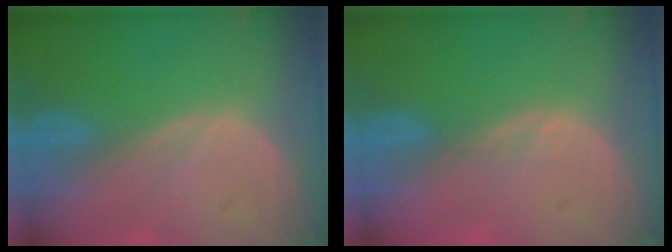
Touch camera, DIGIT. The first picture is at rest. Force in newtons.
{"total": 1.0, "press": 0.8, "slide": 0.7}